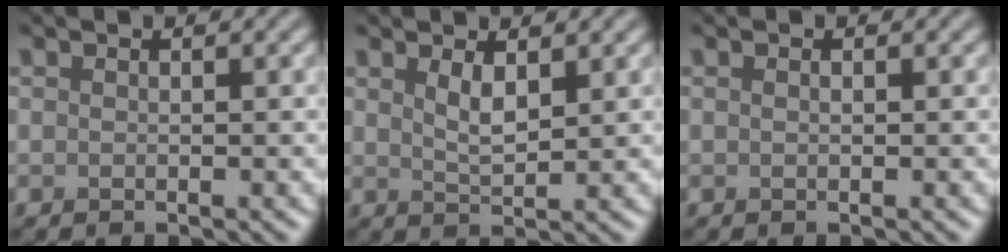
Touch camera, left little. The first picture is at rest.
{"total": 2.0, "force": [1.2, 0.6, 1.5], "torque": [-0.031, -0.003, 0.025]}
{"total": 0.0}